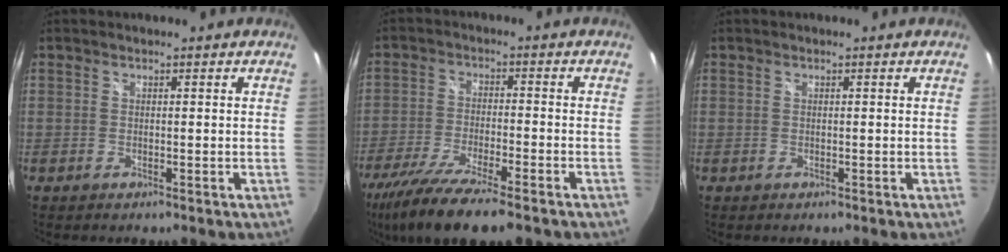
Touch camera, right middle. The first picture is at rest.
{"total": 15.5, "force": [-11.9, 2.3, 9.7], "torque": [-0.202, -0.046, -0.211]}
{"total": 0.0}